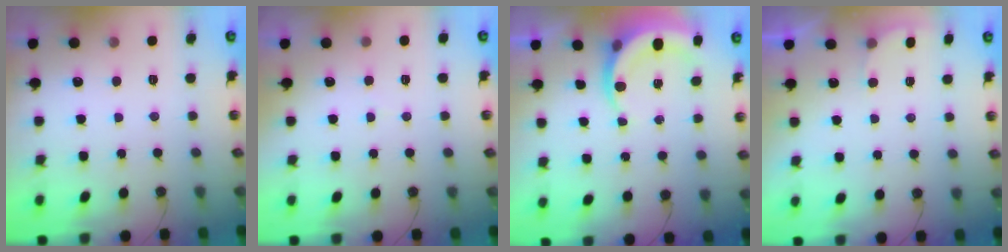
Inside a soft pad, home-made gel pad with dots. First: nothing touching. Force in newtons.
{"total": 3.9, "press": 3.9, "slide": 0.4}
{"total": 5.5, "press": 5.4, "slide": 0.5}
{"total": 3.0, "press": 2.9, "slide": 0.8}